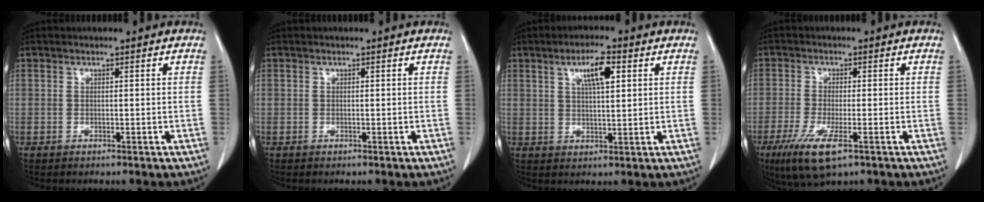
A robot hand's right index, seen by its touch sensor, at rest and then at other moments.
{"total": 0.0}
{"total": 5.9, "force": [2.5, 1.1, 5.2], "torque": [-0.092, 0.004, 0.042]}
{"total": 8.0, "force": [-4.4, 1.7, 6.5], "torque": [-0.126, -0.023, -0.074]}